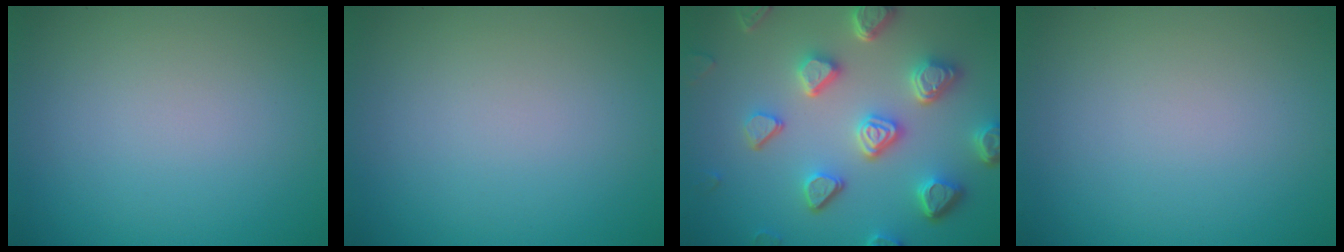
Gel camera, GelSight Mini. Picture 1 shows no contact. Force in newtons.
{"total": 0.0}
{"total": 6.9, "press": 5.4, "slide": 4.2}
{"total": 0.0}